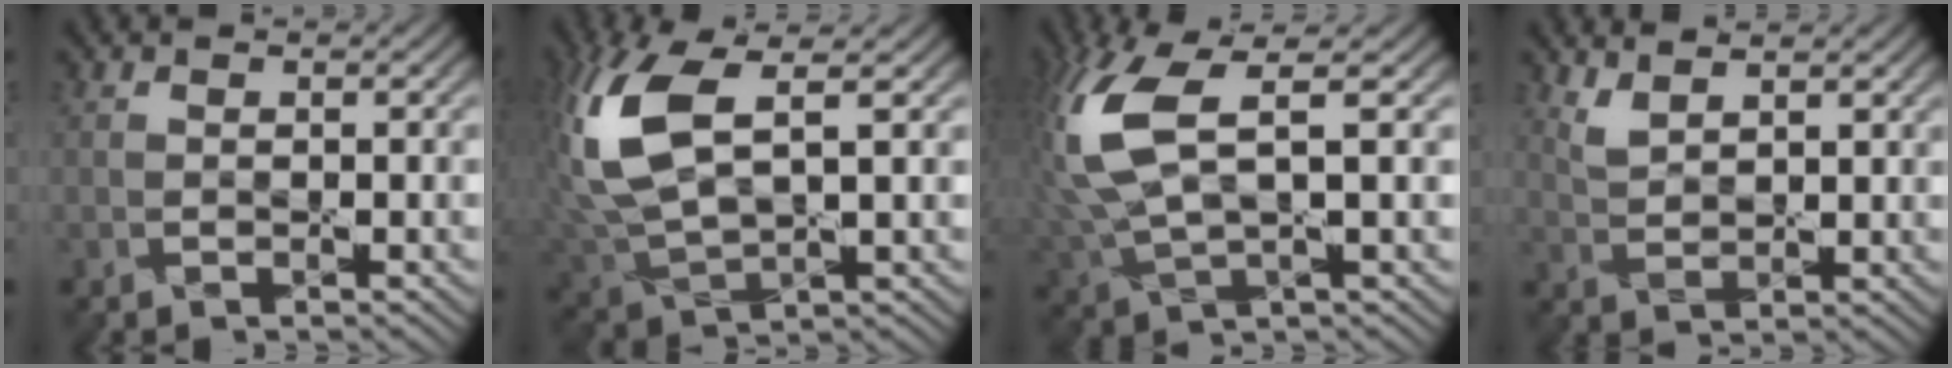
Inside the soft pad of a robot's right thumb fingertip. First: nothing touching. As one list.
[{"total": 12.5, "force": [3.2, 6.0, 10.5], "torque": [-0.281, 0.004, 0.068]}, {"total": 11.5, "force": [3.0, 4.6, 10.1], "torque": [-0.271, 0.005, 0.063]}, {"total": 3.2, "force": [2.6, 0.9, 1.7], "torque": [-0.045, -0.003, 0.059]}]